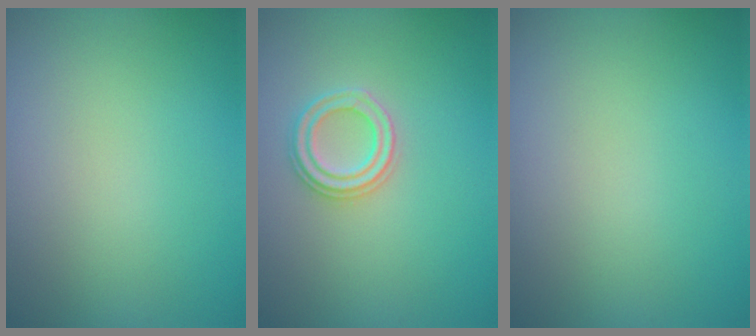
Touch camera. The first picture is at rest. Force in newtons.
{"total": 2.2, "press": 2.2, "slide": 0.3}
{"total": 0.0}